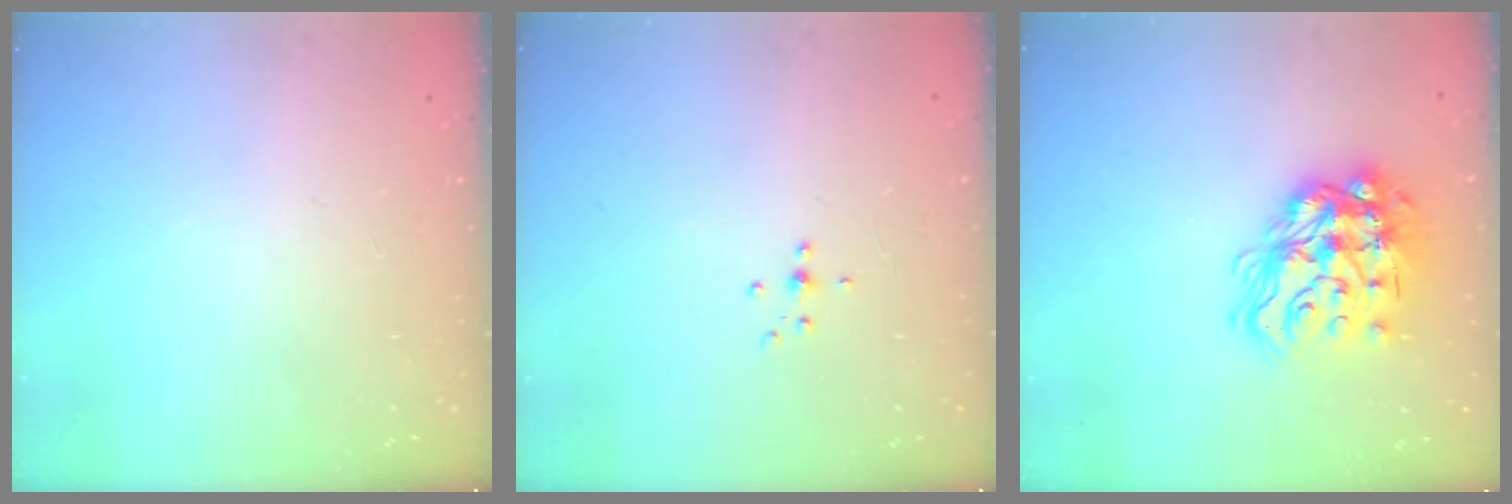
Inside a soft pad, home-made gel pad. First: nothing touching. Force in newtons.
{"total": 3.9, "press": 3.9, "slide": 0.7}
{"total": 19.4, "press": 19.3, "slide": 1.5}